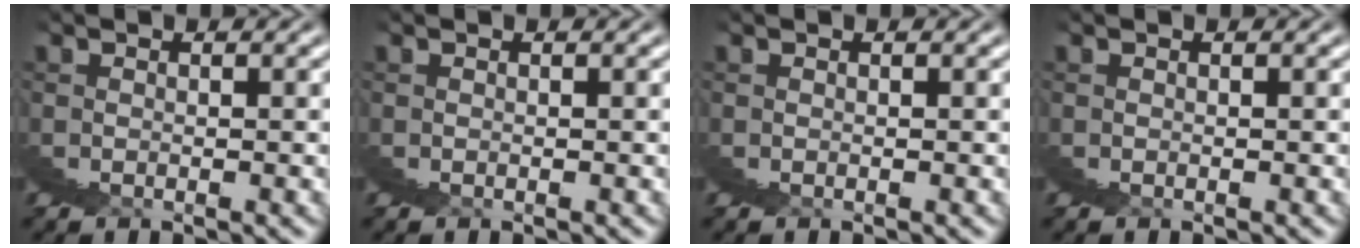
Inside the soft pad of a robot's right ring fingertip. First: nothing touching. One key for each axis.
{"total": 0.0}
{"total": 0.0}
{"total": 0.0}